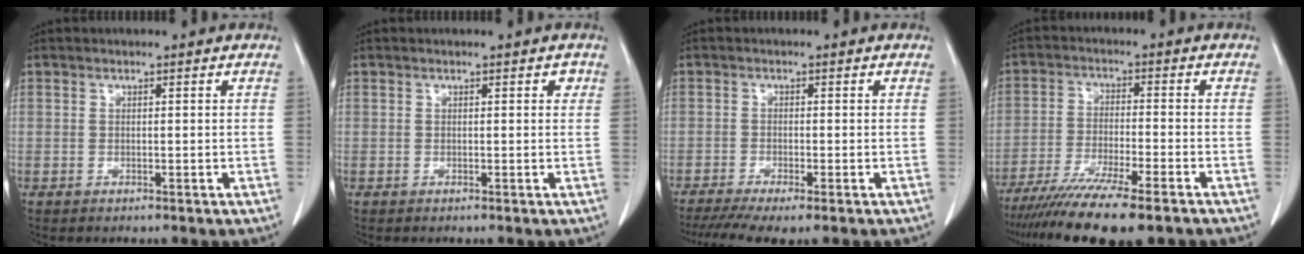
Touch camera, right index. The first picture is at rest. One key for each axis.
{"total": 0.7, "fx": 0.3, "fy": 0.4, "fz": 0.5, "tx": -0.005, "ty": 0.002, "tz": 0.003}
{"total": 7.9, "fx": -5.9, "fy": 1.1, "fz": 5.1, "tx": -0.081, "ty": -0.014, "tz": -0.094}
{"total": 14.4, "fx": -11.4, "fy": 1.0, "fz": 8.8, "tx": -0.150, "ty": -0.035, "tz": -0.181}